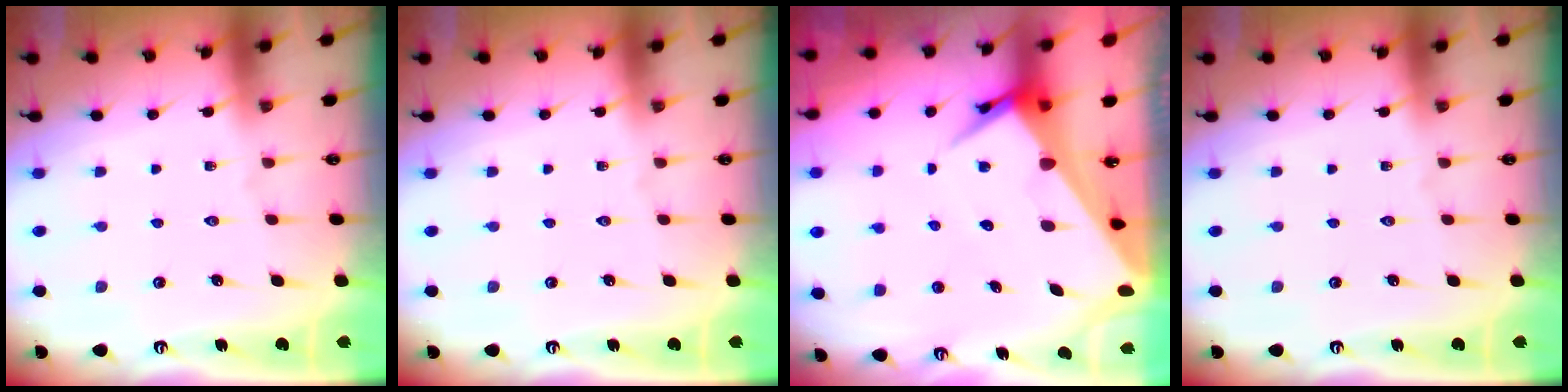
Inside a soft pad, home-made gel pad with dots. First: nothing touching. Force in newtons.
{"total": 0.0}
{"total": 7.6, "press": 7.5, "slide": 0.5}
{"total": 0.0}